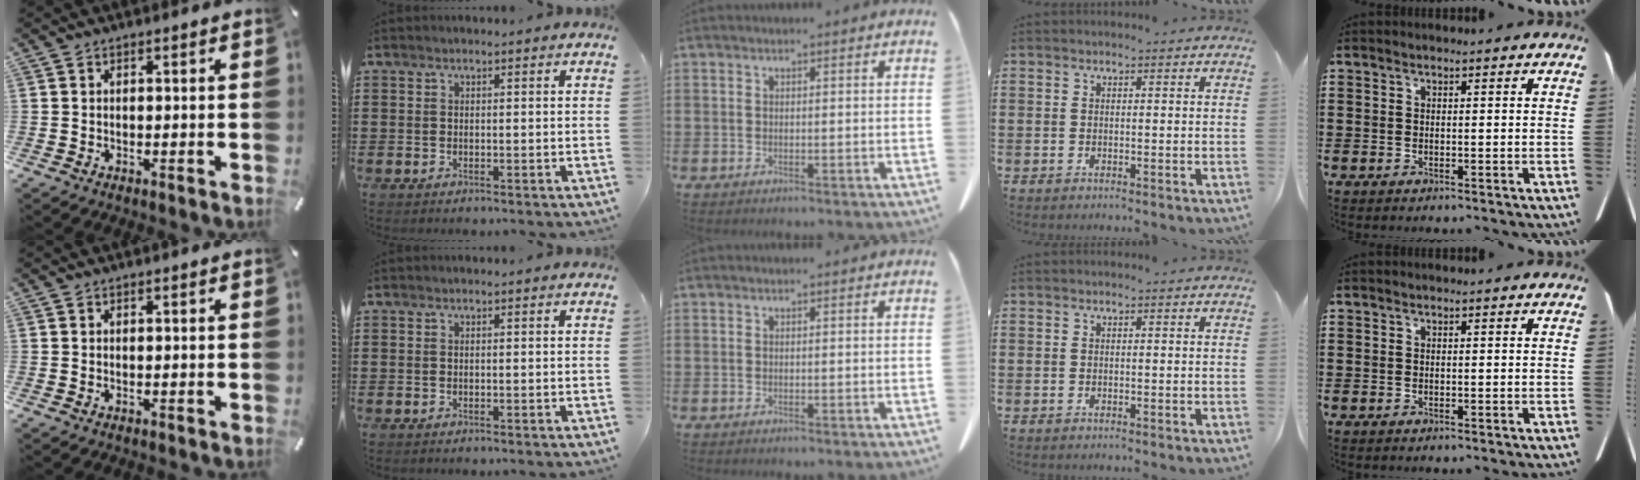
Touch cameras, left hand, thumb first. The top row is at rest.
{}